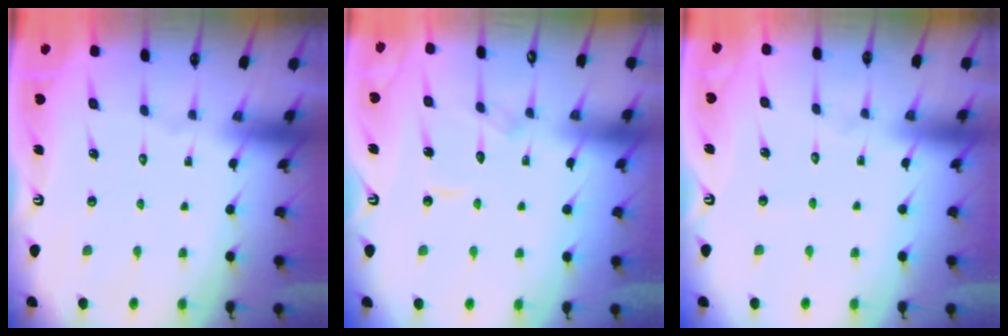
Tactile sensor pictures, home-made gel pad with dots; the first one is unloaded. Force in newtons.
{"total": 6.3, "press": 6.3, "slide": 0.6}
{"total": 2.3, "press": 2.3, "slide": 0.3}